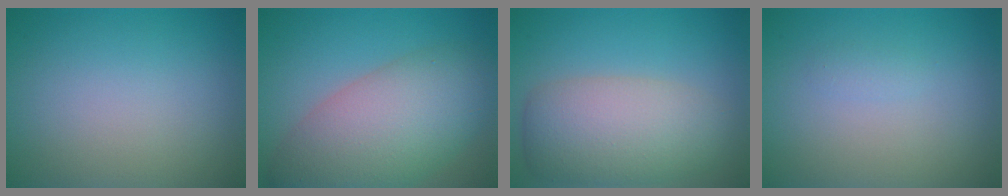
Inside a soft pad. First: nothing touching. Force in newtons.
{"total": 9.6, "press": 9.6, "slide": 0.6}
{"total": 7.0, "press": 7.0, "slide": 0.4}
{"total": 0.7, "press": 0.7, "slide": 0.0}